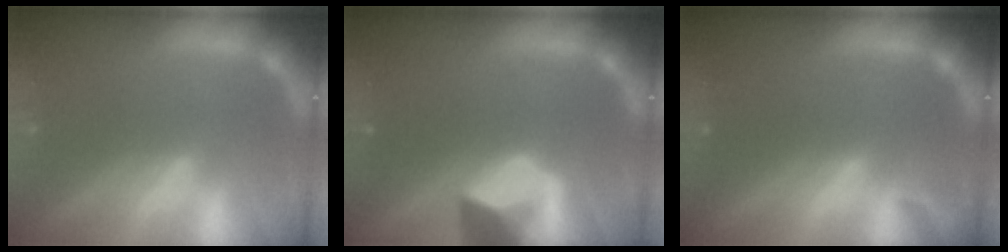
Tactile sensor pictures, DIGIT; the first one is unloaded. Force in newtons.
{"total": 4.4}
{"total": 1.4}